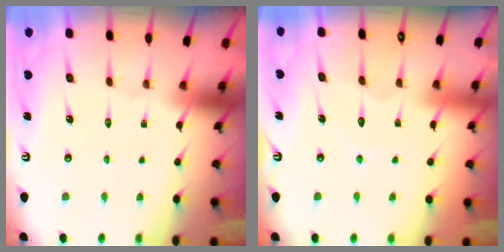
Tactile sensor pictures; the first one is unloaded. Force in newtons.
{"total": 3.9, "press": 3.9, "slide": 0.3}